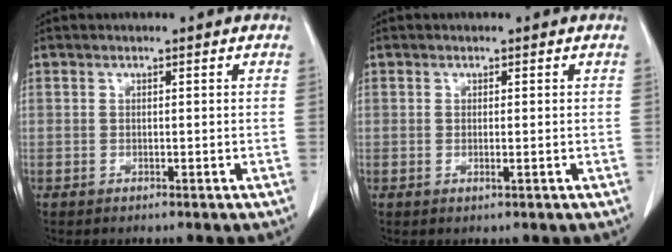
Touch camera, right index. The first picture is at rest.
{"total": 0.8, "force": [-0.1, 0.0, 0.8], "torque": [-0.017, -0.003, -0.002]}